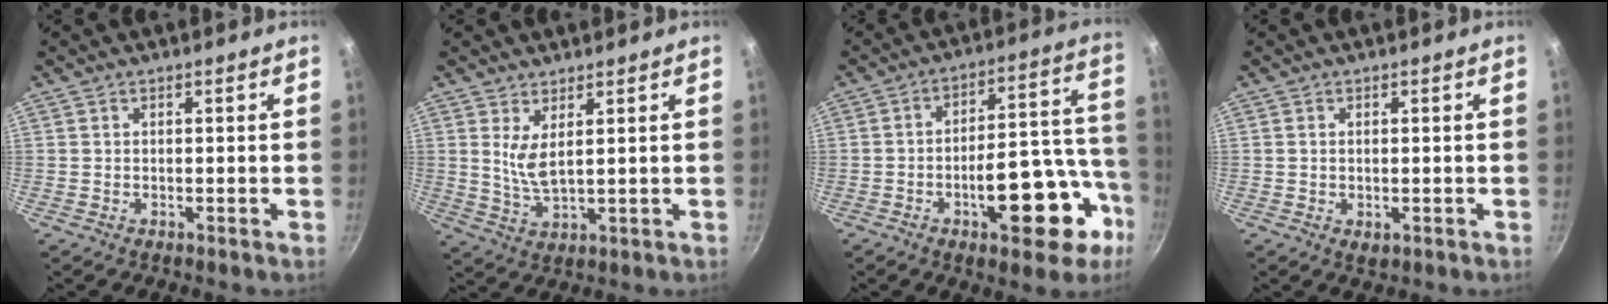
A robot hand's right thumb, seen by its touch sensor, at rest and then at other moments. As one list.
[{"total": 4.8, "force": [2.0, 1.4, 4.1], "torque": [-0.077, -0.031, 0.044]}, {"total": 18.0, "force": [-7.5, 7.9, 14.4], "torque": [-0.159, 0.068, -0.100]}, {"total": 1.8, "force": [-0.2, 1.1, 1.4], "torque": [-0.021, -0.004, -0.002]}]